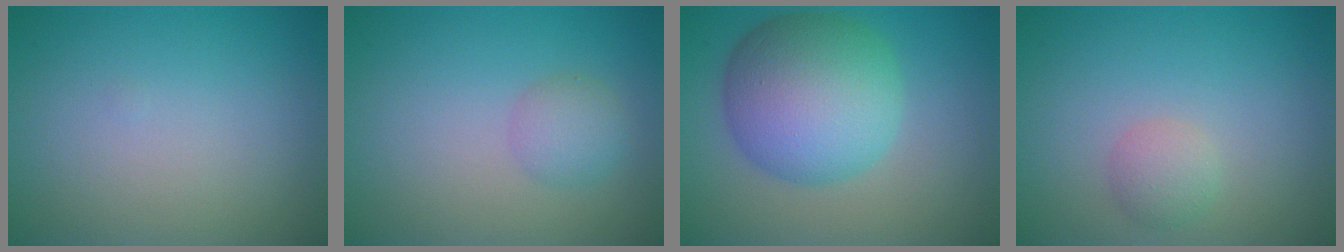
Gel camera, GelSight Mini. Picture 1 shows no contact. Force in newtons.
{"total": 2.0, "press": 2.0, "slide": 0.1}
{"total": 9.8, "press": 9.8, "slide": 0.1}
{"total": 1.7, "press": 1.7, "slide": 0.2}